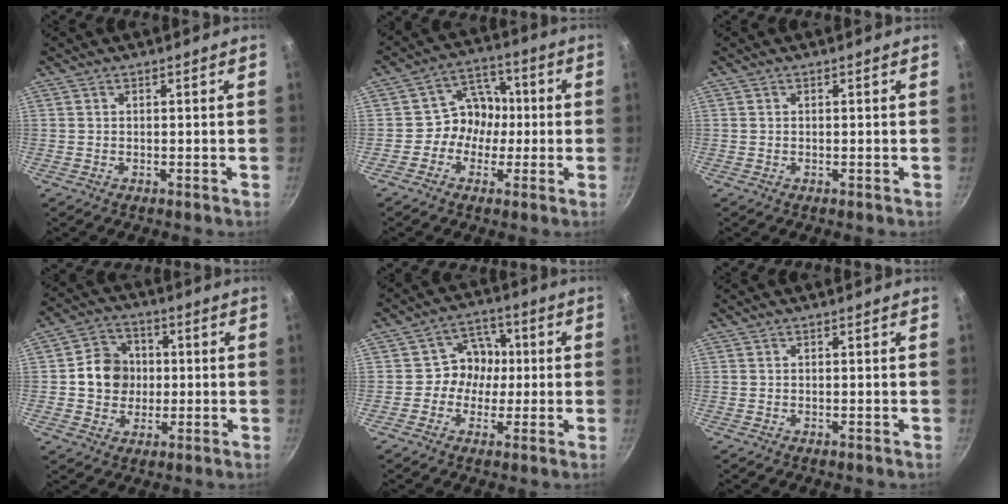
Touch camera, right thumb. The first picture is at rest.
{"total": 8.1, "force": [-0.9, 7.1, 3.6], "torque": [-0.008, 0.026, -0.028]}
{"total": 0.0}
{"total": 9.5, "force": [0.3, 8.5, 4.3], "torque": [-0.036, 0.011, -0.004]}
{"total": 7.3, "force": [-0.2, 6.7, 3.0], "torque": [0.004, 0.016, -0.017]}
{"total": 0.0}